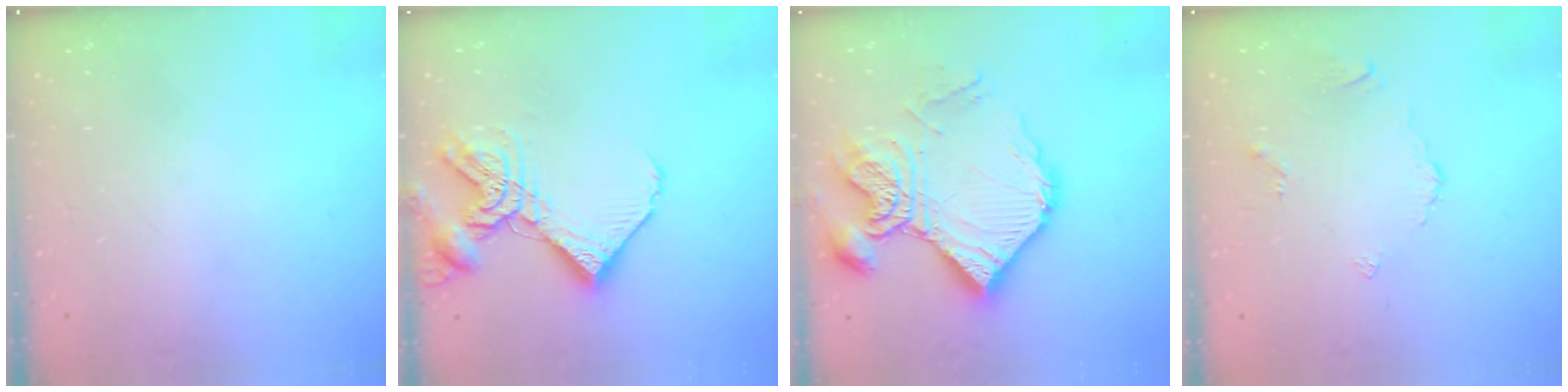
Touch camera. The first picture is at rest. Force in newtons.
{"total": 12.9, "press": 12.8, "slide": 1.6}
{"total": 21.2, "press": 21.1, "slide": 2.2}
{"total": 2.4, "press": 2.4, "slide": 0.5}